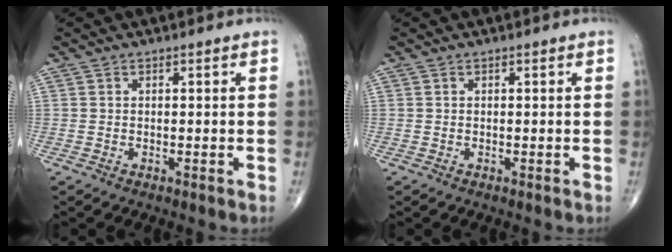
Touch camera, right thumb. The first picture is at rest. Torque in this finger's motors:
{"motor_torque": [-0.03, 0.03, -0.02, -0.02, 0.00]}